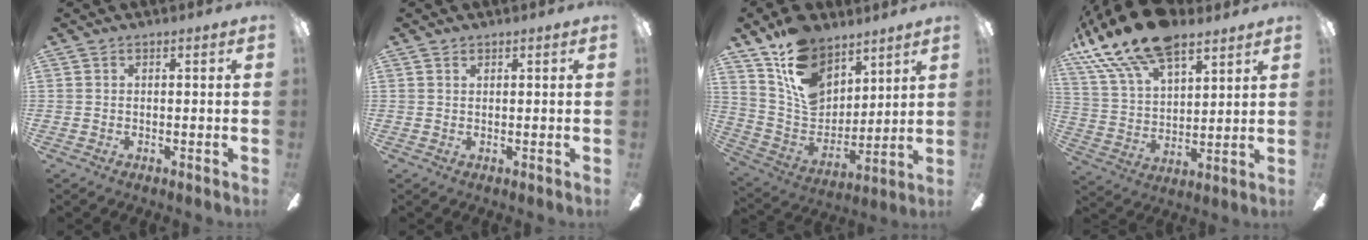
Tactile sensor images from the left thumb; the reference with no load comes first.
{"total": 0.6, "force": [0.5, 0.3, 0.2], "torque": [-0.005, 0.001, 0.010]}
{"total": 16.5, "force": [10.3, 10.4, 7.5], "torque": [-0.143, -0.051, 0.201]}
{"total": 19.0, "force": [13.7, 7.9, 10.6], "torque": [-0.227, -0.071, 0.243]}